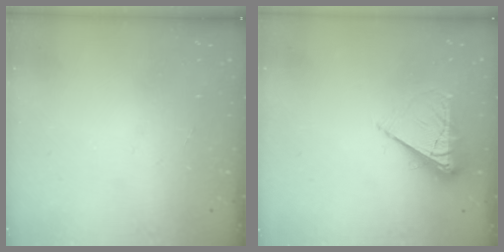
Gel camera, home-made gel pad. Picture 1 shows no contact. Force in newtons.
{"total": 7.8, "press": 7.8, "slide": 1.0}